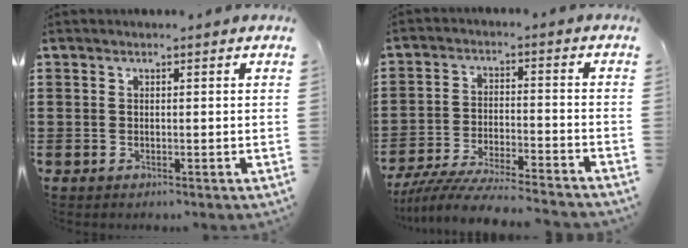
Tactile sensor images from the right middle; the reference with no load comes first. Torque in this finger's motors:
{"motor_torque": [0.46, -0.01, 0.58, 0.21]}